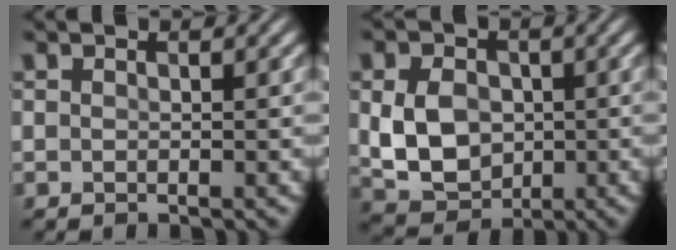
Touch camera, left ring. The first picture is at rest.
{"total": 6.3, "force": [-0.1, 4.8, 4.0], "torque": [-0.085, -0.005, -0.004]}